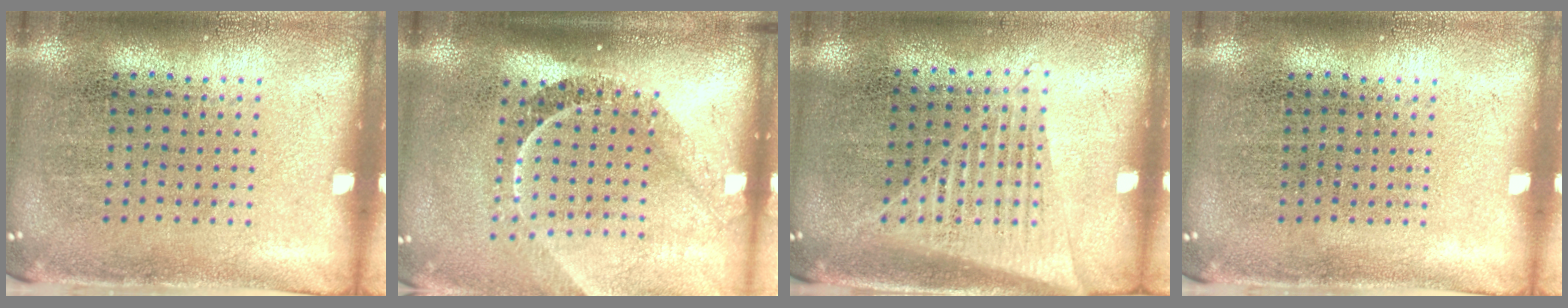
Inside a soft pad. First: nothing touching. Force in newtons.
{"total": 2.3, "press": 1.6, "slide": 1.7}
{"total": 1.4, "press": 1.3, "slide": 0.5}
{"total": 0.0}